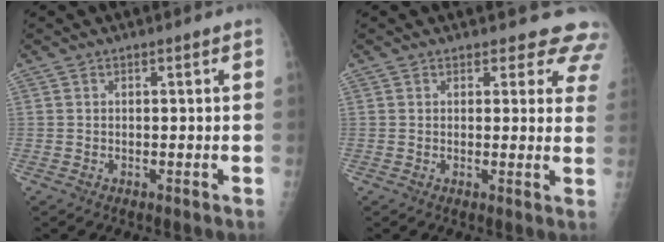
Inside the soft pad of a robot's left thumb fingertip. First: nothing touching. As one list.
[{"total": 8.2, "force": [7.2, 3.8, 1.3], "torque": [0.043, -0.031, 0.051]}]